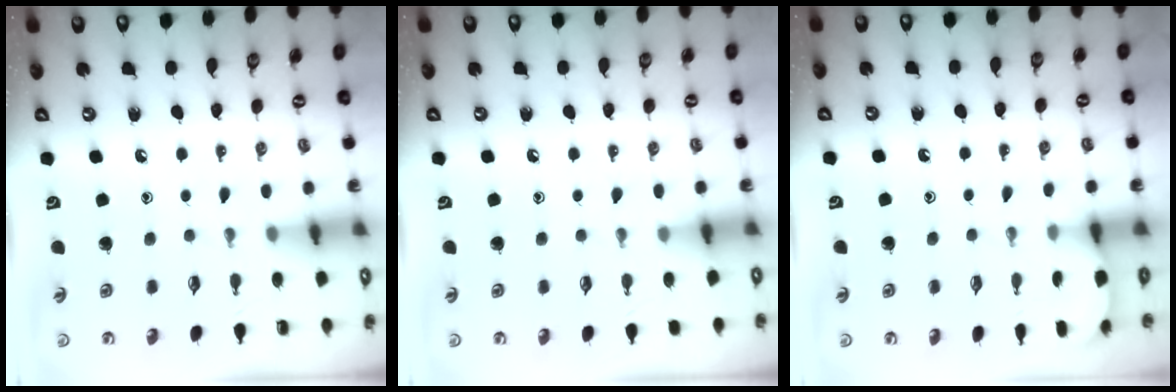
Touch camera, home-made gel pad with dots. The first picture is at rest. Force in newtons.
{"total": 3.5, "press": 3.4, "slide": 0.7}
{"total": 2.5, "press": 2.5, "slide": 0.3}